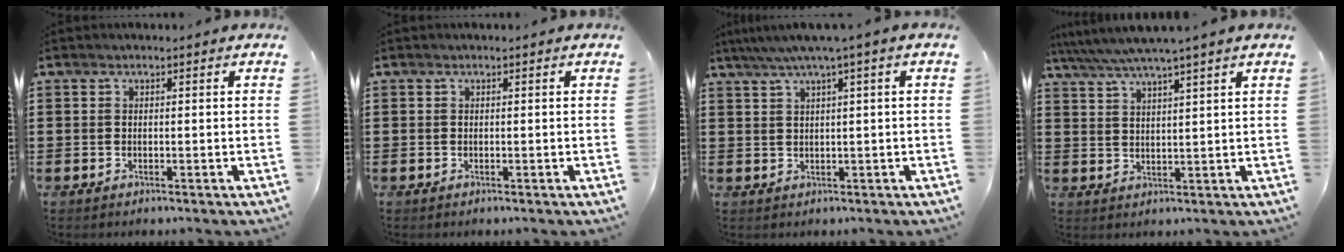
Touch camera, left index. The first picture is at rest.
{"total": 0.0}
{"total": 3.0, "force": [1.2, -0.5, 2.7], "torque": [-0.053, -0.004, 0.018]}
{"total": 4.5, "force": [3.7, -0.5, 2.5], "torque": [-0.060, -0.015, 0.063]}